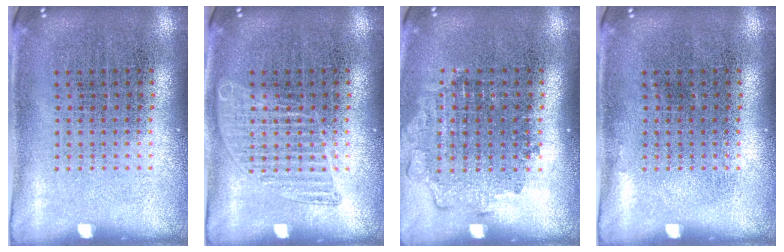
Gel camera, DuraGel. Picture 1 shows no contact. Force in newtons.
{"total": 1.4, "press": 1.4, "slide": 0.1}
{"total": 1.1, "press": 1.0, "slide": 0.5}
{"total": 0.0}